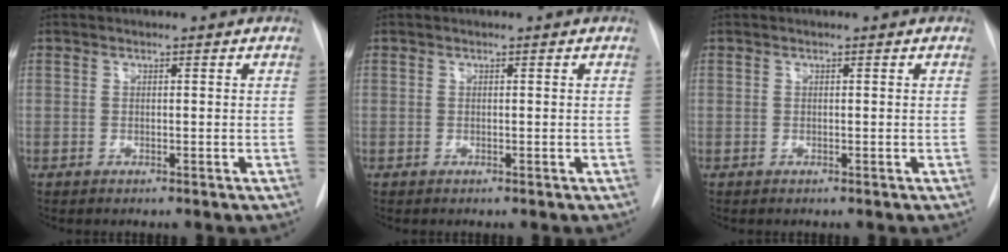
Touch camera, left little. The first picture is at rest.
{"total": 0.0}
{"total": 0.0}